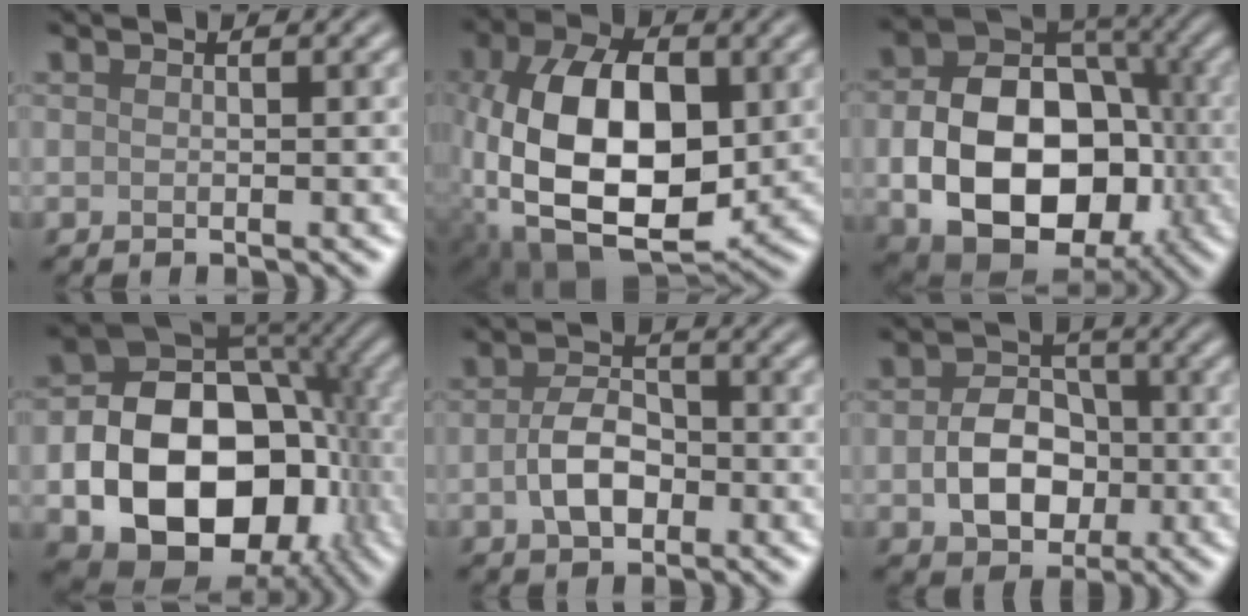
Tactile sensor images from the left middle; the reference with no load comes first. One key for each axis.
{"total": 13.5, "fx": -0.7, "fy": 8.1, "fz": 10.7, "tx": -0.207, "ty": 0.000, "tz": -0.011}
{"total": 13.7, "fx": -3.0, "fy": 9.6, "fz": 9.3, "tx": -0.146, "ty": -0.021, "tz": -0.057}
{"total": 17.2, "fx": -4.3, "fy": 12.1, "fz": 11.5, "tx": -0.167, "ty": -0.025, "tz": -0.059}
{"total": 4.1, "fx": -1.0, "fy": 2.7, "fz": 2.9, "tx": -0.062, "ty": 0.001, "tz": -0.020}
{"total": 5.7, "fx": -1.1, "fy": 4.3, "fz": 3.6, "tx": -0.063, "ty": -0.004, "tz": -0.013}